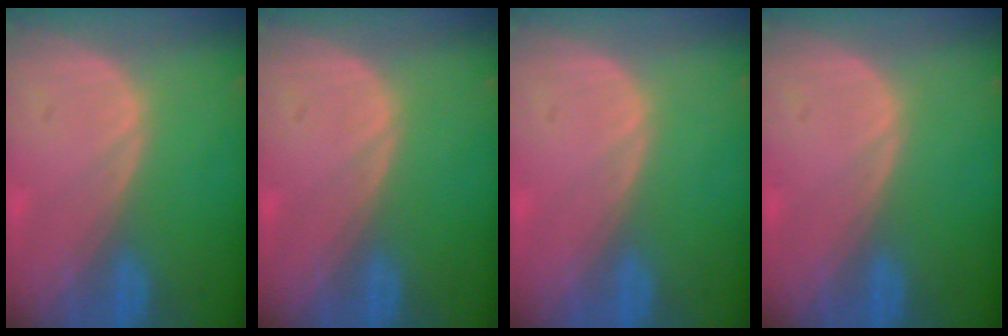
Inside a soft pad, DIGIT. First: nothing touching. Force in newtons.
{"total": 0.0}
{"total": 0.0}
{"total": 0.0}